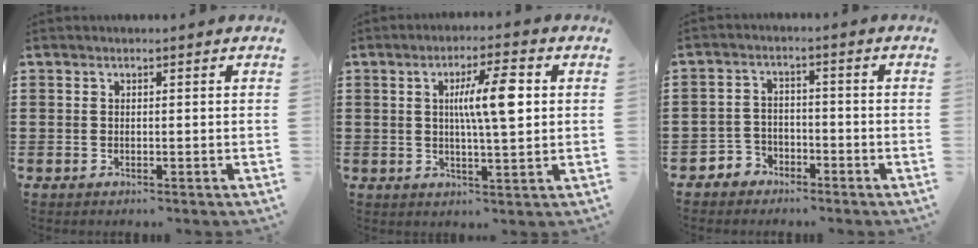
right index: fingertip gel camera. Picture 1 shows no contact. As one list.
[{"total": 8.3, "force": [1.6, 1.4, 8.0], "torque": [-0.145, 0.001, 0.020]}, {"total": 3.1, "force": [-2.5, 1.8, 0.3], "torque": [-0.015, 0.007, -0.052]}]